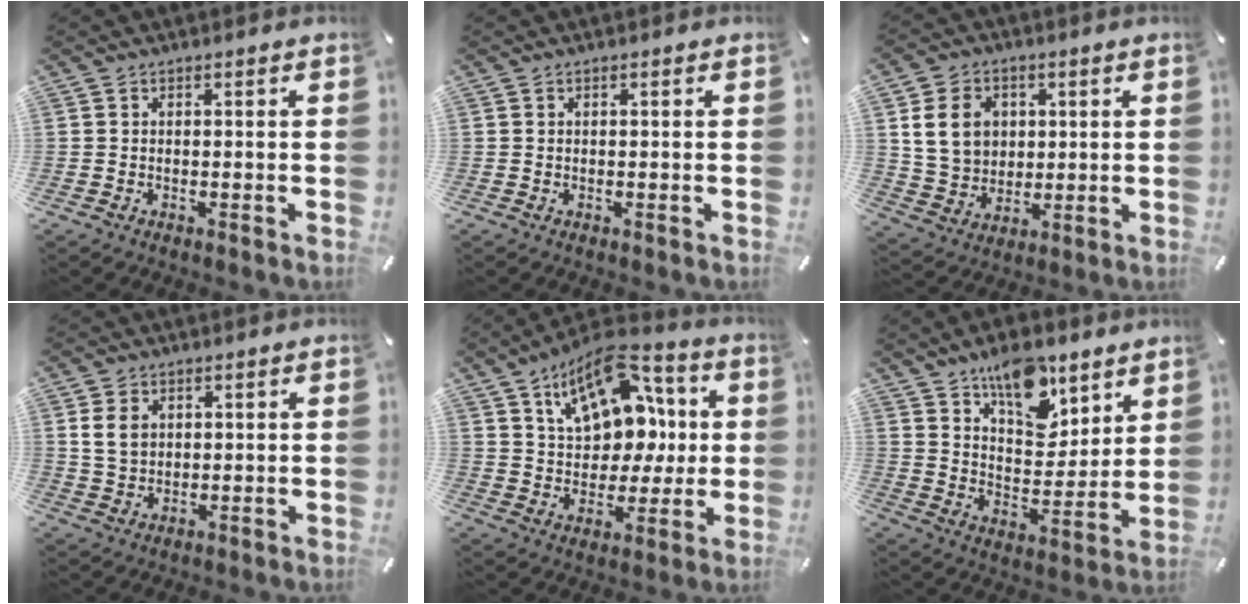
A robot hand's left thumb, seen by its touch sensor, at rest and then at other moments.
{"total": 0.0}
{"total": 10.7, "force": [2.4, 9.2, 4.8], "torque": [-0.096, 0.005, 0.047]}
{"total": 5.1, "force": [1.5, 4.2, 2.5], "torque": [-0.055, 0.001, 0.025]}
{"total": 16.8, "force": [7.8, 11.5, 9.4], "torque": [-0.148, -0.042, 0.143]}
{"total": 15.5, "force": [10.8, 8.1, 7.6], "torque": [-0.102, -0.071, 0.191]}